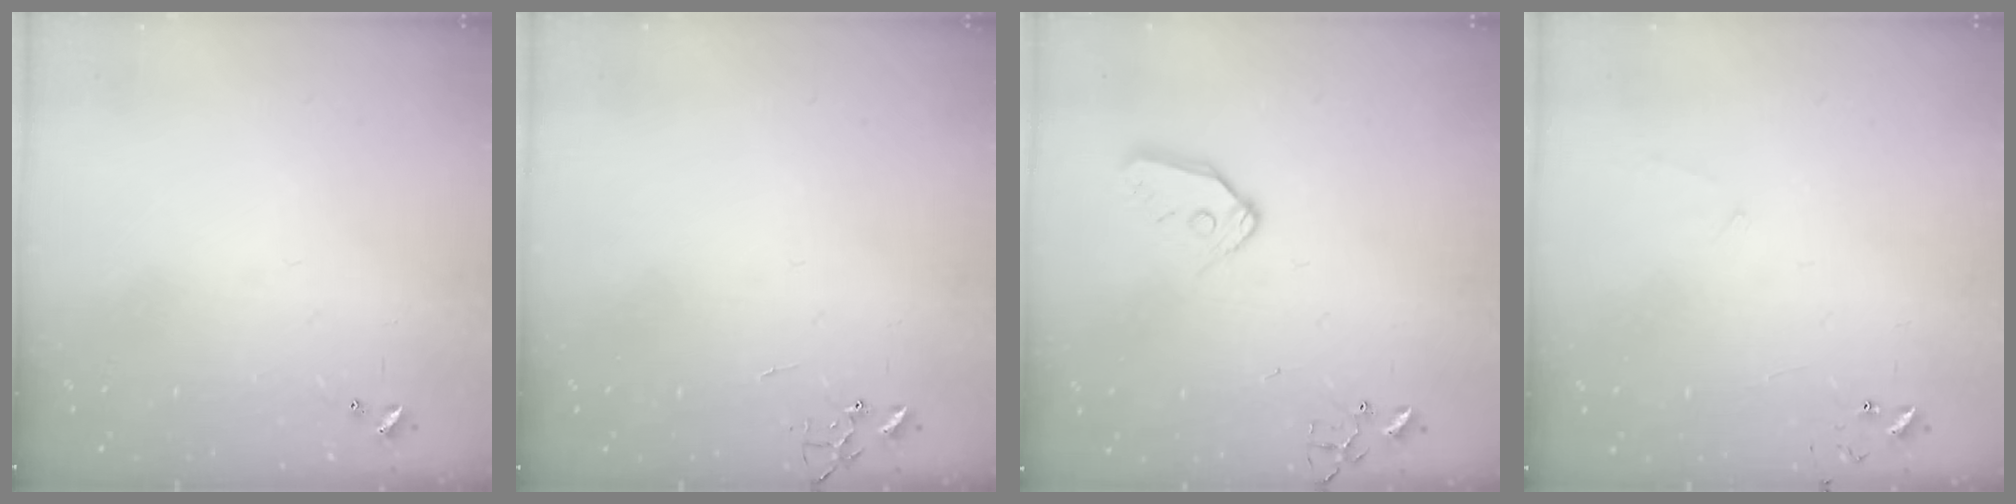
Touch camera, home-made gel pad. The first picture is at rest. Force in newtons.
{"total": 0.0}
{"total": 10.0, "press": 9.9, "slide": 1.1}
{"total": 5.4, "press": 5.4, "slide": 0.4}